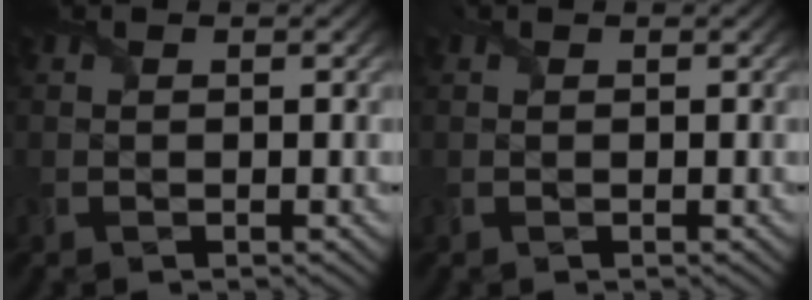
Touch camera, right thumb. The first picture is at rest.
{"total": 0.0}